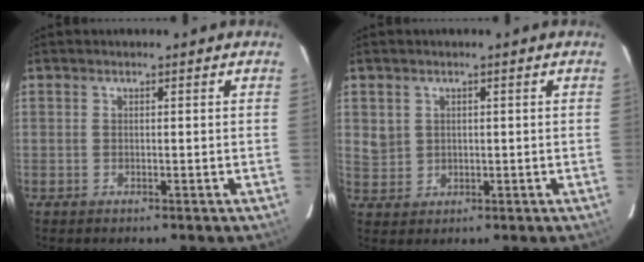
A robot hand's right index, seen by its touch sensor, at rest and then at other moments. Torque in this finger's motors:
{"motor_torque": [-0.07, 0.01, 0.03, 0.01]}